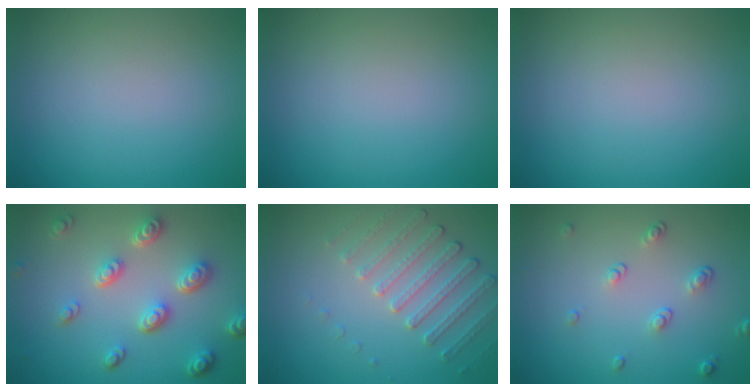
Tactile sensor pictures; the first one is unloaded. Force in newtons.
{"total": 0.0}
{"total": 0.0}
{"total": 4.7, "press": 3.6, "slide": 3.1}
{"total": 2.5, "press": 2.2, "slide": 1.3}
{"total": 1.8, "press": 1.3, "slide": 1.2}